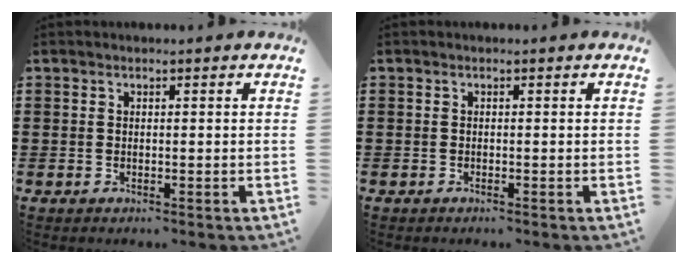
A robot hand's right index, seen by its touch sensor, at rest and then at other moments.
{"total": 0.0}